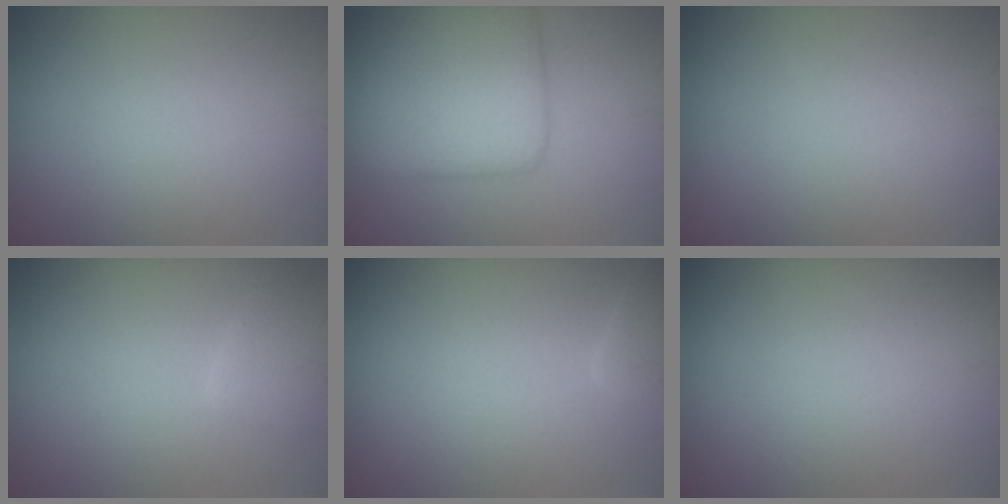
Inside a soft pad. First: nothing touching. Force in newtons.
{"total": 7.4, "press": 7.4, "slide": 0.1}
{"total": 0.0}
{"total": 1.9, "press": 1.9, "slide": 0.2}
{"total": 1.5, "press": 1.5, "slide": 0.1}
{"total": 0.0}